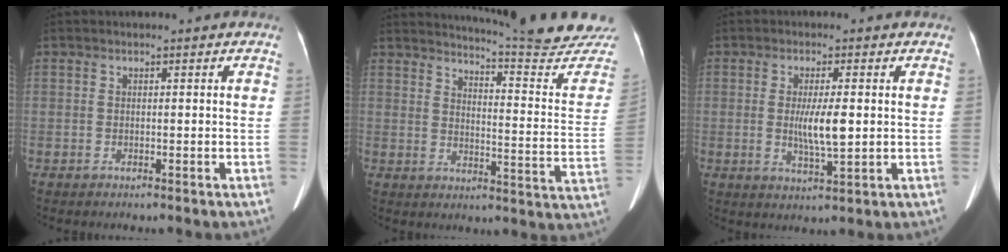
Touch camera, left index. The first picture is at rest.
{"total": 20.9, "force": [20.2, -0.8, 5.4], "torque": [-0.083, -0.129, 0.234]}
{"total": 5.4, "force": [0.2, 0.9, 5.3], "torque": [-0.099, -0.008, 0.003]}